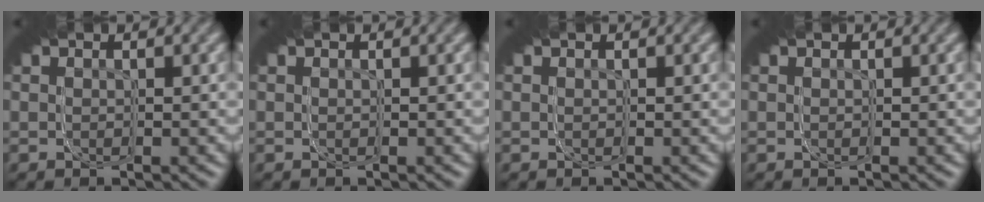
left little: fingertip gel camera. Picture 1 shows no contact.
{"total": 0.0}
{"total": 0.0}
{"total": 0.0}